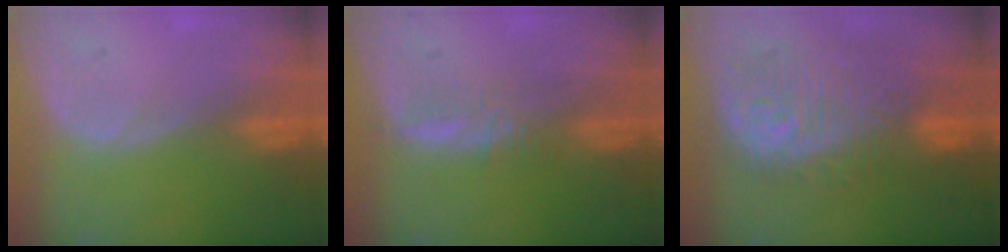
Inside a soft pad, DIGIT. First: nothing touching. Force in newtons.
{"total": 2.4, "press": 2.4, "slide": 0.2}
{"total": 11.3, "press": 10.6, "slide": 3.9}